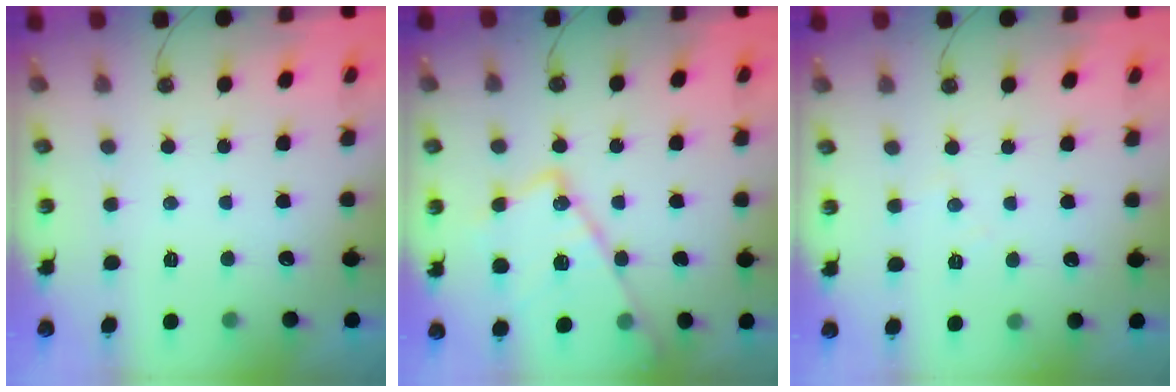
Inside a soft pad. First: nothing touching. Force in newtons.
{"total": 16.6, "press": 16.6, "slide": 0.8}
{"total": 3.2, "press": 3.1, "slide": 0.6}